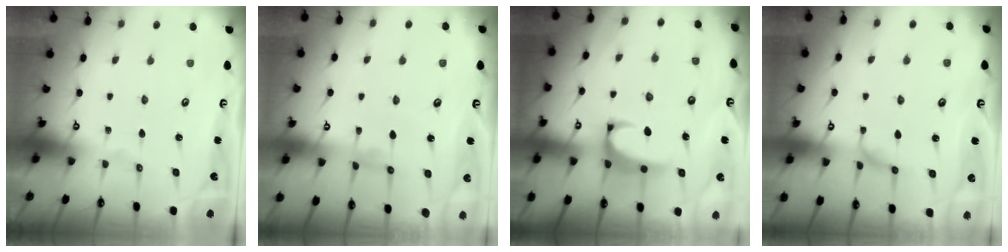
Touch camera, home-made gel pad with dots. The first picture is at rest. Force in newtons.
{"total": 1.2, "press": 1.2, "slide": 0.4}
{"total": 2.2, "press": 2.0, "slide": 0.9}
{"total": 1.1, "press": 1.0, "slide": 0.5}